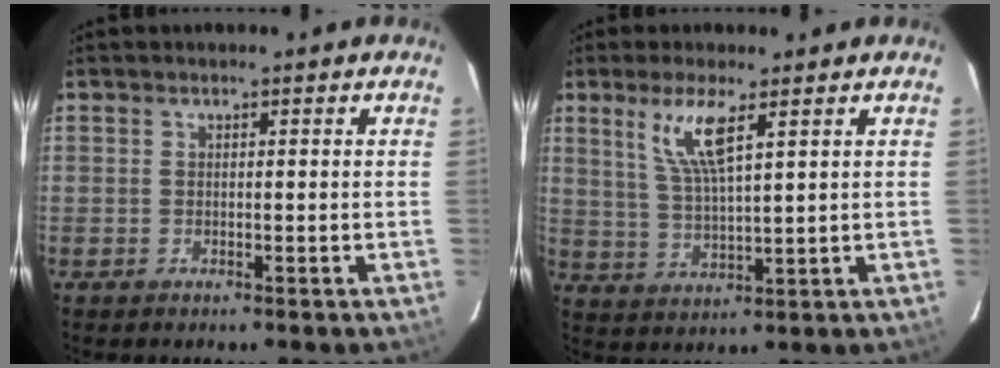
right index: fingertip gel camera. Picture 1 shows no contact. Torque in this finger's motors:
{"motor_torque": [0.61, 0.11, 0.28, 0.13]}